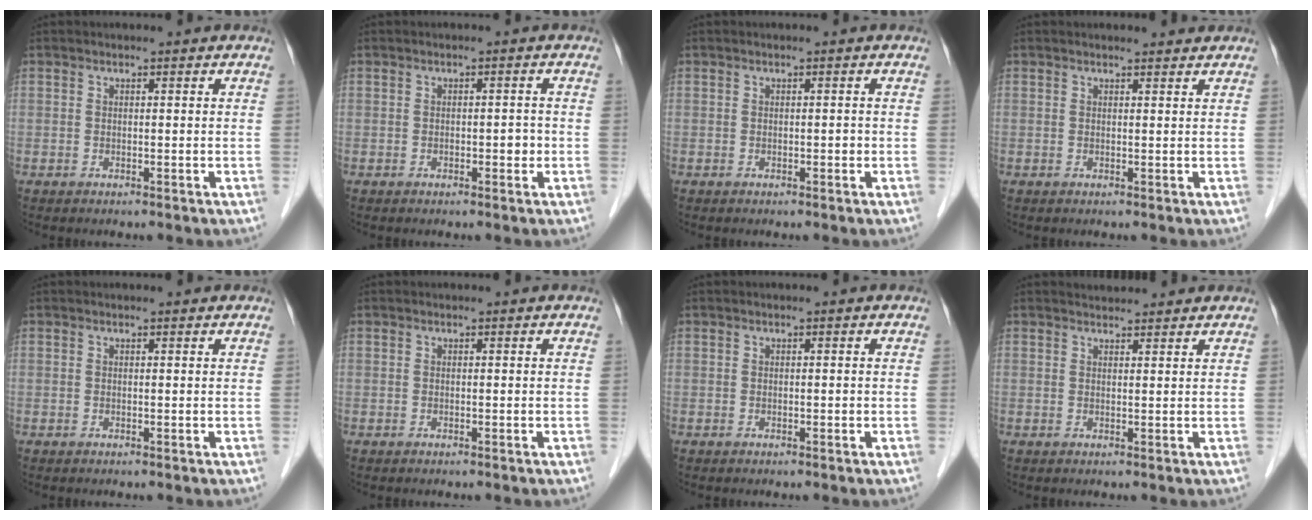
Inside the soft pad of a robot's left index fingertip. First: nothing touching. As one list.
[{"total": 1.6, "force": [-0.6, 0.8, 1.3], "torque": [-0.014, 0.003, -0.008]}, {"total": 0.5, "force": [-0.2, 0.2, 0.4], "torque": [-0.004, 0.001, -0.003]}, {"total": 2.3, "force": [2.2, 0.3, 0.6], "torque": [-0.013, 0.004, 0.026]}, {"total": 0.6, "force": [0.5, 0.1, 0.2], "torque": [-0.007, 0.002, 0.006]}, {"total": 0.0}, {"total": 0.0}, {"total": 2.9, "force": [2.9, 0.4, 0.4], "torque": [-0.012, 0.019, 0.042]}]